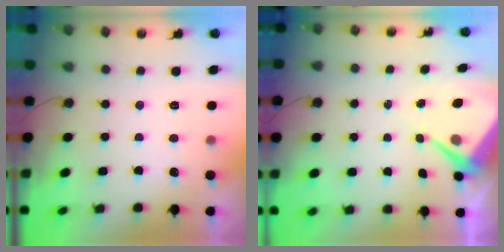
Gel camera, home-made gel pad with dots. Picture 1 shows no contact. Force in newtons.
{"total": 5.6, "press": 5.6, "slide": 0.5}